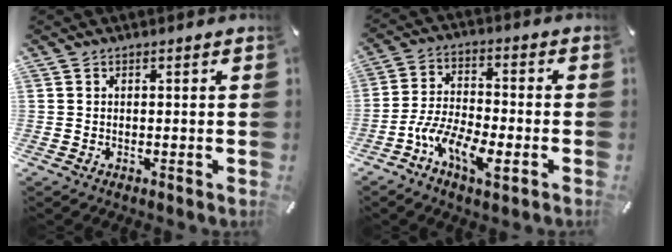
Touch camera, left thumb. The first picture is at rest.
{"total": 9.9, "force": [-5.3, 4.2, 7.2], "torque": [-0.149, 0.012, -0.096]}